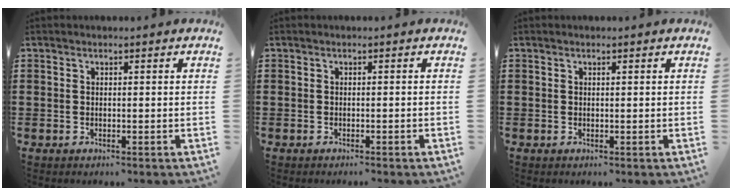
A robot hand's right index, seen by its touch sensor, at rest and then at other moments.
{"total": 0.5, "force": [-0.5, -0.1, 0.2], "torque": [-0.005, -0.003, -0.009]}
{"total": 0.0}